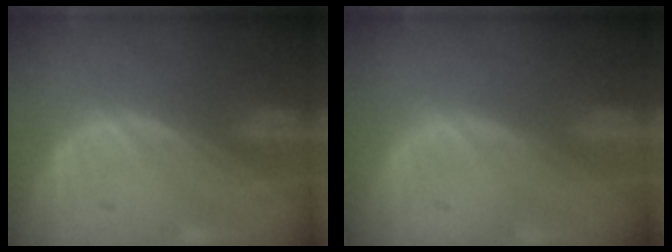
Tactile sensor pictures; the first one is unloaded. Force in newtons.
{"total": 0.0}